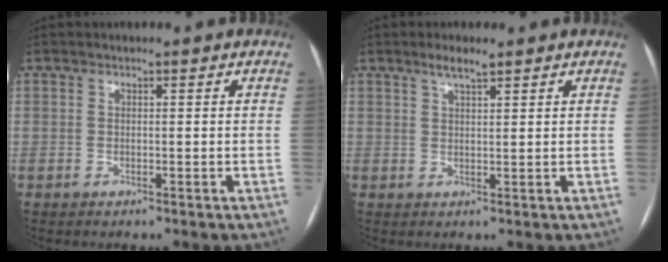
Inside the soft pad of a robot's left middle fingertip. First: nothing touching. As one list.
[{"total": 2.6, "force": [1.9, 0.3, 1.7], "torque": [-0.038, 0.004, 0.037]}]